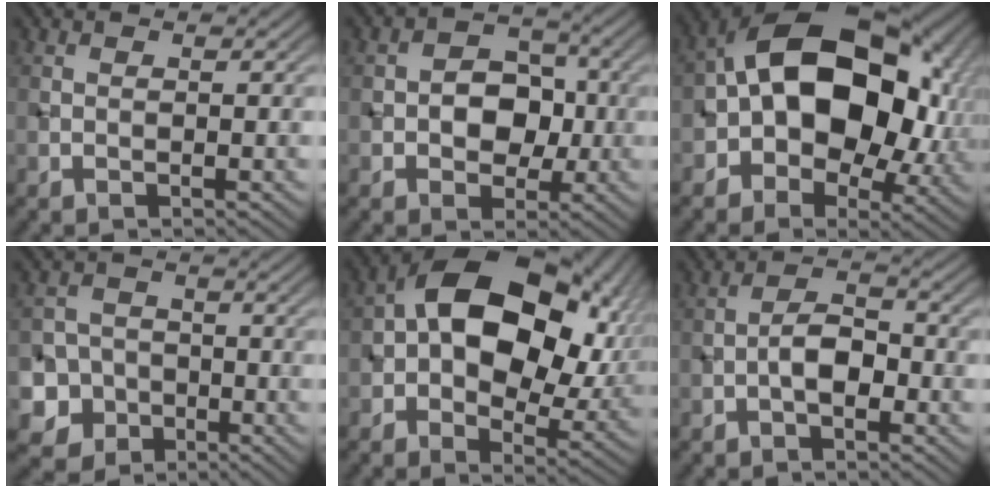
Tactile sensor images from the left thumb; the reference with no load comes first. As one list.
[{"total": 6.0, "force": [-0.6, 4.6, 3.8], "torque": [-0.041, 0.004, -0.022]}, {"total": 17.4, "force": [0.4, 11.7, 12.8], "torque": [-0.189, 0.007, -0.005]}, {"total": 7.5, "force": [-2.9, 6.7, 1.7], "torque": [-0.043, -0.010, -0.081]}, {"total": 17.0, "force": [2.7, 11.0, 12.7], "torque": [-0.193, 0.006, 0.046]}, {"total": 3.6, "force": [-1.4, 1.9, 2.8], "torque": [-0.045, 0.012, -0.031]}]